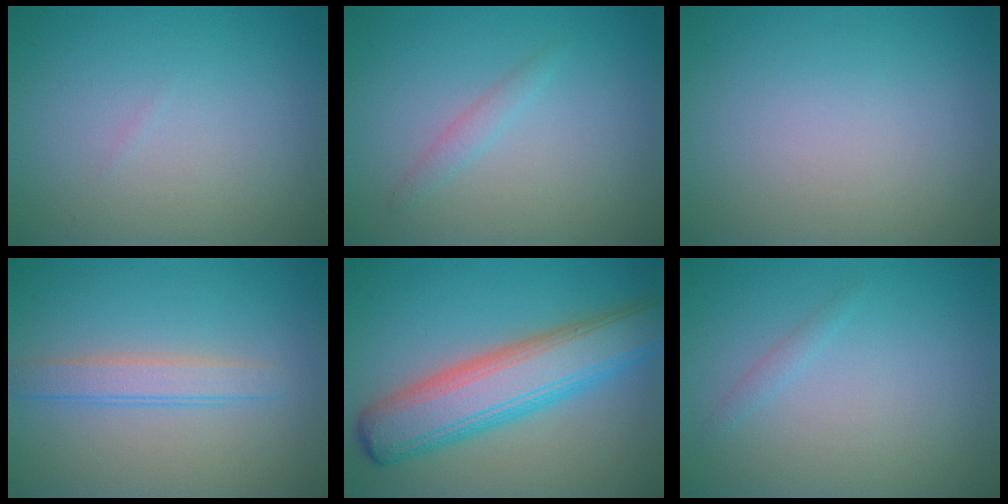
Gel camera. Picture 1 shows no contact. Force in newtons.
{"total": 1.1, "press": 1.1, "slide": 0.1}
{"total": 0.0}
{"total": 2.4, "press": 2.4, "slide": 0.2}
{"total": 8.0, "press": 8.0, "slide": 0.2}
{"total": 0.7, "press": 0.7, "slide": 0.0}